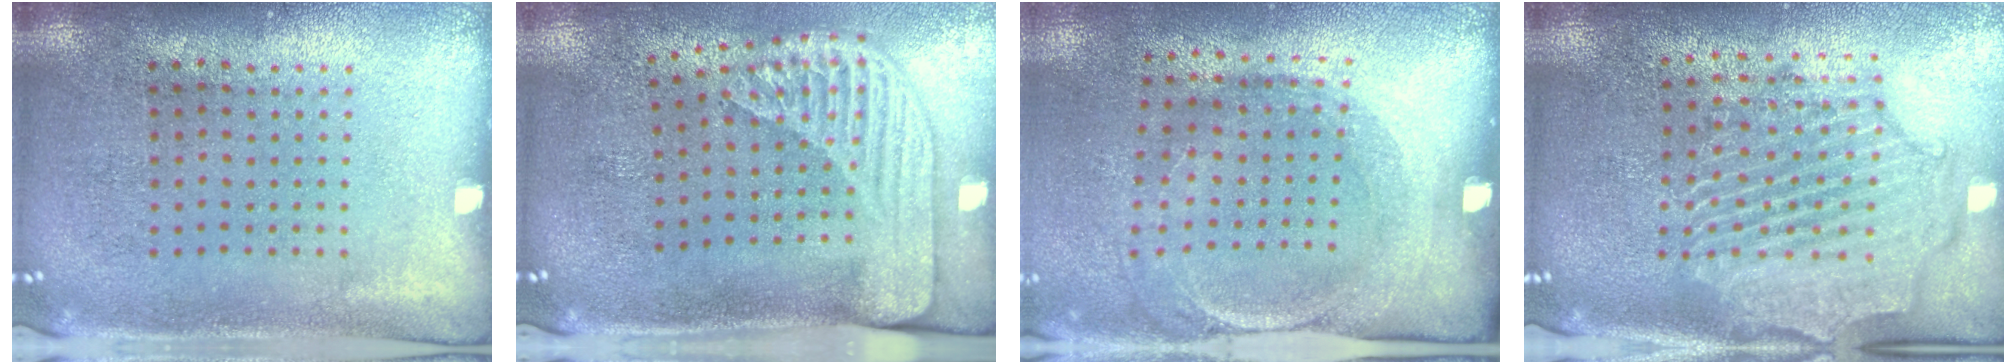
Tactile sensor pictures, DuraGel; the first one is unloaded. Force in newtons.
{"total": 2.3, "press": 1.8, "slide": 1.5}
{"total": 1.7, "press": 1.3, "slide": 1.1}
{"total": 2.2, "press": 2.1, "slide": 0.8}